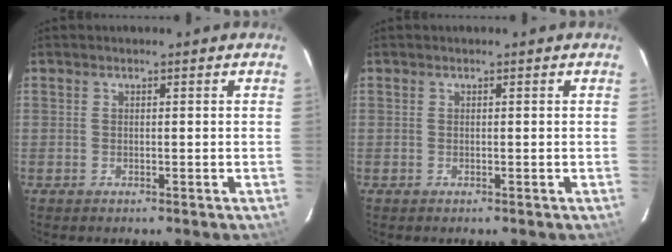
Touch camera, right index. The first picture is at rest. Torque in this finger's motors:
{"motor_torque": [-0.05, 0.05, 0.00, 0.00]}